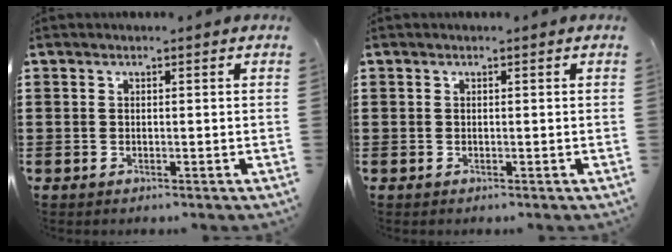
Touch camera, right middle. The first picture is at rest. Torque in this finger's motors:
{"motor_torque": [0.00, 0.00, 0.00, 0.00]}